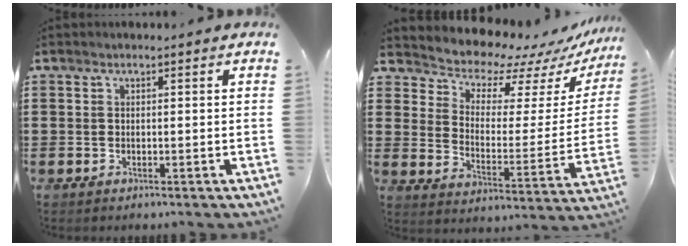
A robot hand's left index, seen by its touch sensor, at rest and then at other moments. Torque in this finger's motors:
{"motor_torque": [1.07, -1.07, 0.63, 0.06]}